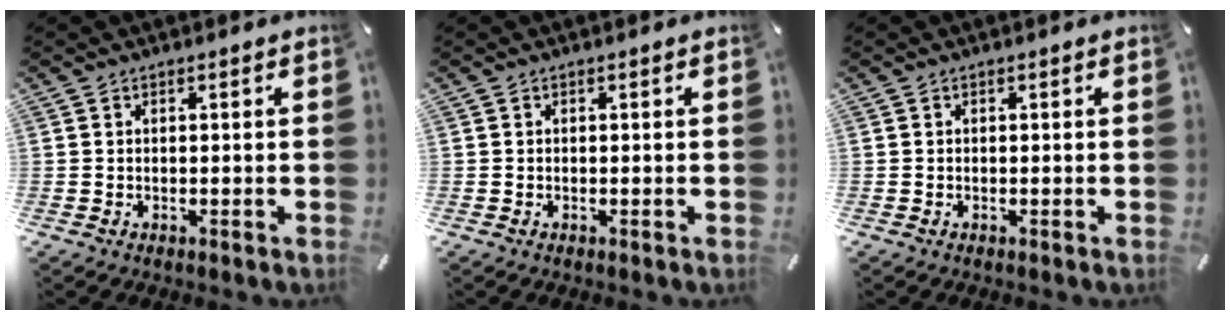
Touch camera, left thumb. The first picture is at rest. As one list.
[{"total": 0.0}, {"total": 0.0}]